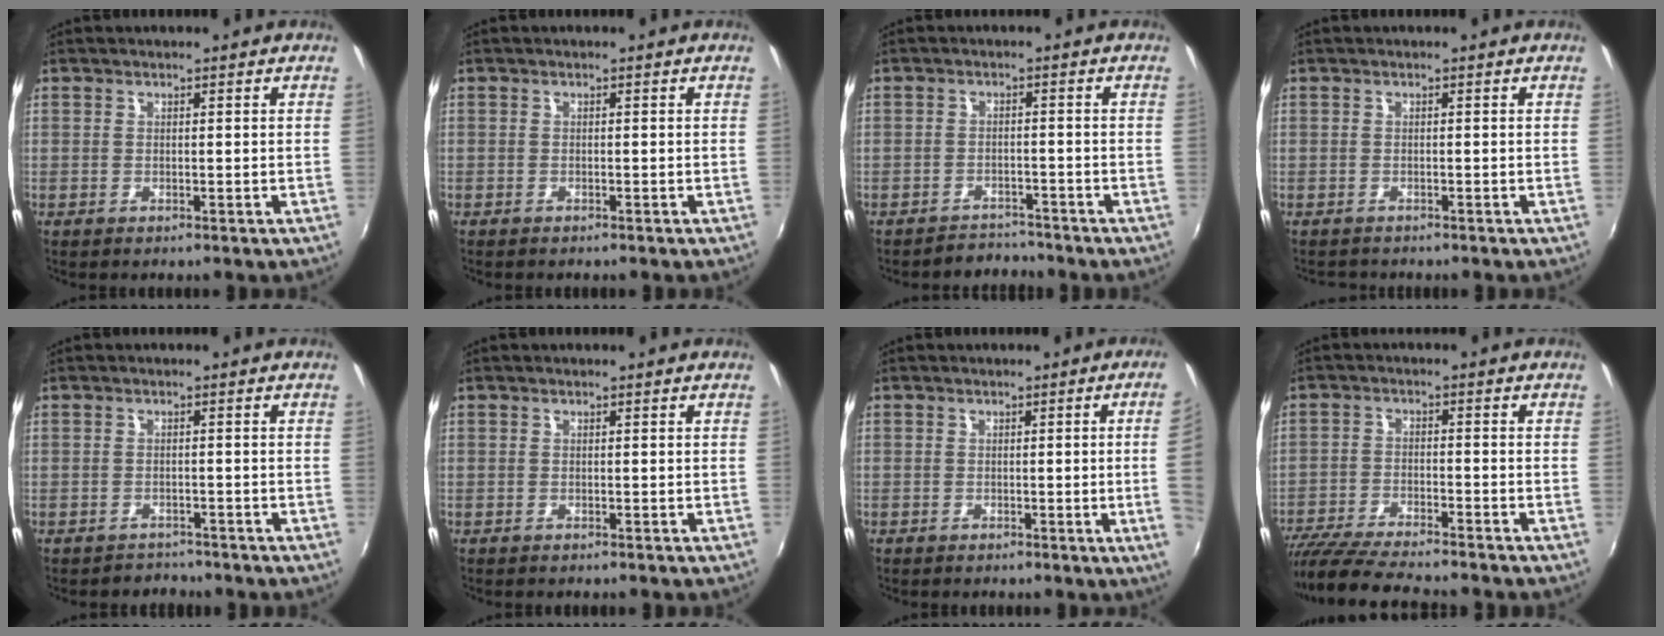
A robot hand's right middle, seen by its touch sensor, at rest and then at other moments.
{"total": 0.7, "force": [-0.6, 0.2, 0.3], "torque": [-0.007, -0.003, -0.012]}
{"total": 3.6, "force": [-3.4, 1.0, -0.5], "torque": [0.001, 0.008, -0.056]}
{"total": 1.2, "force": [-1.1, 0.5, -0.1], "torque": [-0.002, -0.001, -0.020]}
{"total": 2.7, "force": [-2.3, 1.2, -0.3], "torque": [-0.001, 0.000, -0.038]}
{"total": 0.0}
{"total": 5.2, "force": [-0.1, -1.7, 4.9], "torque": [-0.071, -0.009, 0.003]}
{"total": 13.1, "force": [-11.5, 1.6, 5.9], "torque": [-0.133, -0.027, -0.201]}